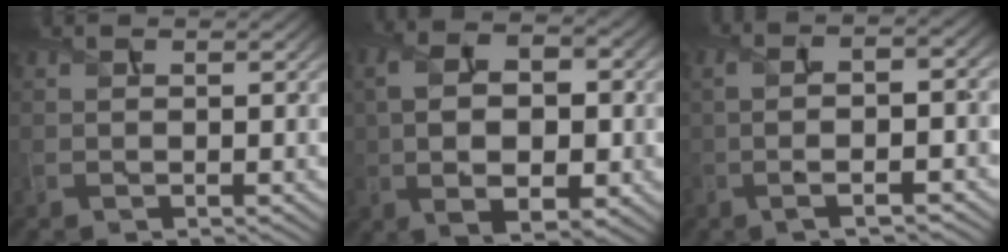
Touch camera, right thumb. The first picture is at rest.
{"total": 10.7, "force": [0.0, 6.4, 8.6], "torque": [-0.173, -0.008, 0.011]}
{"total": 7.0, "force": [-1.6, 2.2, 6.5], "torque": [-0.103, -0.004, -0.029]}